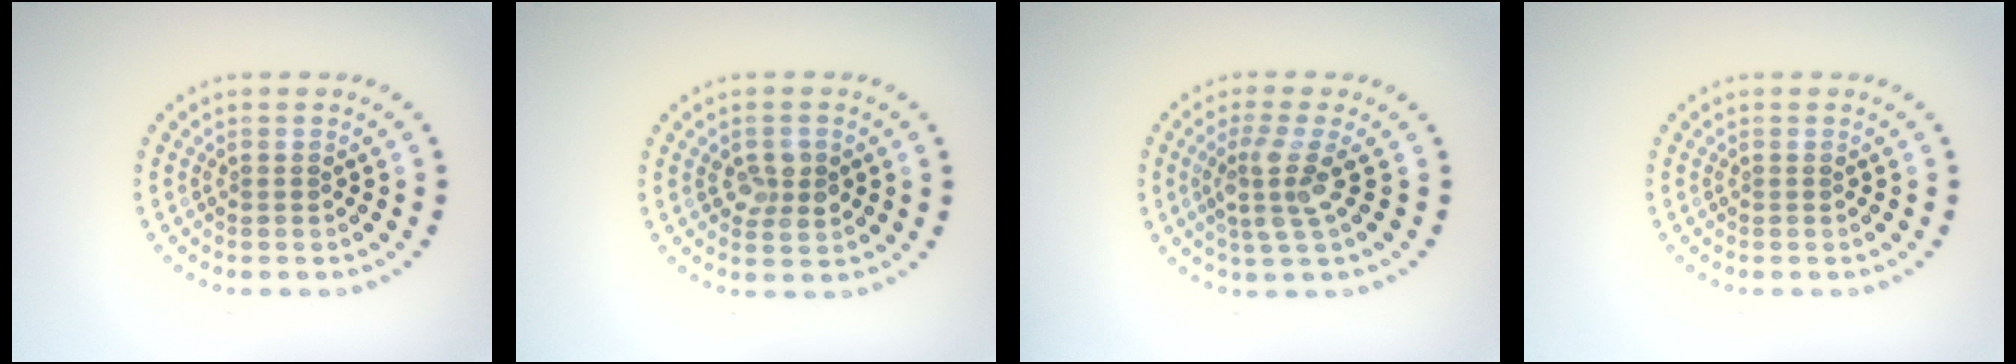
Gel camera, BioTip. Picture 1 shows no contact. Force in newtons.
{"total": 2.6, "press": 2.6, "slide": 0.1}
{"total": 3.3, "press": 2.4, "slide": 2.3}
{"total": 0.0}